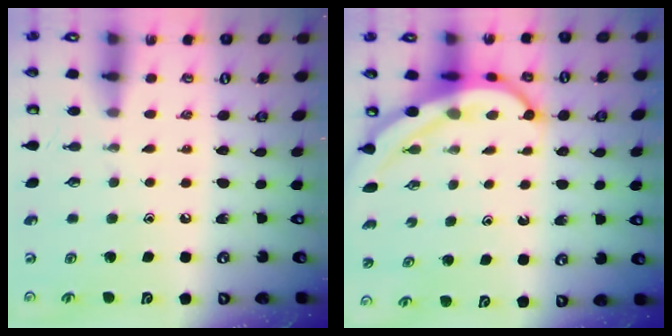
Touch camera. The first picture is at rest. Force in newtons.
{"total": 6.0, "press": 6.0, "slide": 0.6}